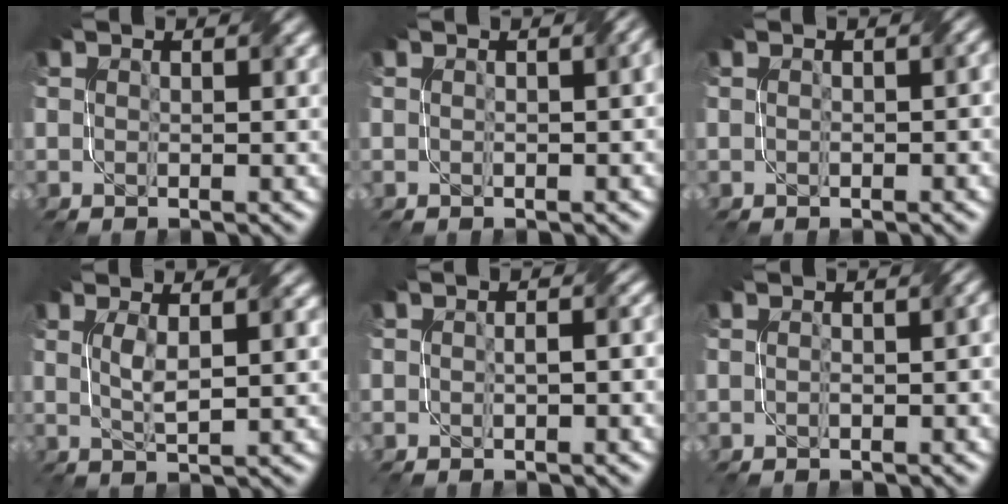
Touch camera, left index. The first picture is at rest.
{"total": 1.8, "force": [0.2, 0.6, 1.7], "torque": [-0.015, 0.003, 0.001]}
{"total": 1.2, "force": [0.0, 0.5, 1.1], "torque": [-0.017, 0.000, 0.001]}
{"total": 2.5, "force": [0.6, 0.5, 2.4], "torque": [-0.049, 0.000, 0.014]}
{"total": 2.6, "force": [-0.1, 1.4, 2.2], "torque": [-0.019, 0.007, -0.009]}
{"total": 1.9, "force": [-0.4, 0.7, 1.7], "torque": [-0.021, 0.001, -0.004]}